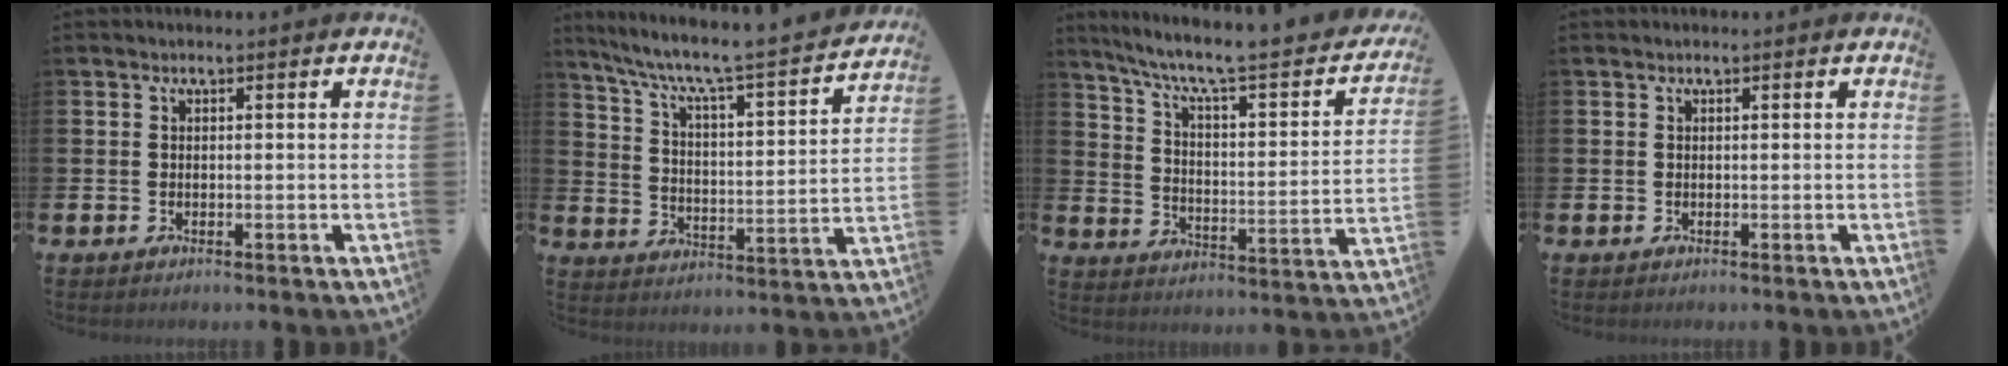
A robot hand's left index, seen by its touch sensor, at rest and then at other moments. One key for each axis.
{"total": 6.5, "fx": 5.6, "fy": 0.7, "fz": 3.2, "tx": -0.087, "ty": -0.048, "tz": 0.086}
{"total": 7.6, "fx": 6.2, "fy": 1.3, "fz": 4.3, "tx": -0.104, "ty": -0.048, "tz": 0.093}
{"total": 0.0}